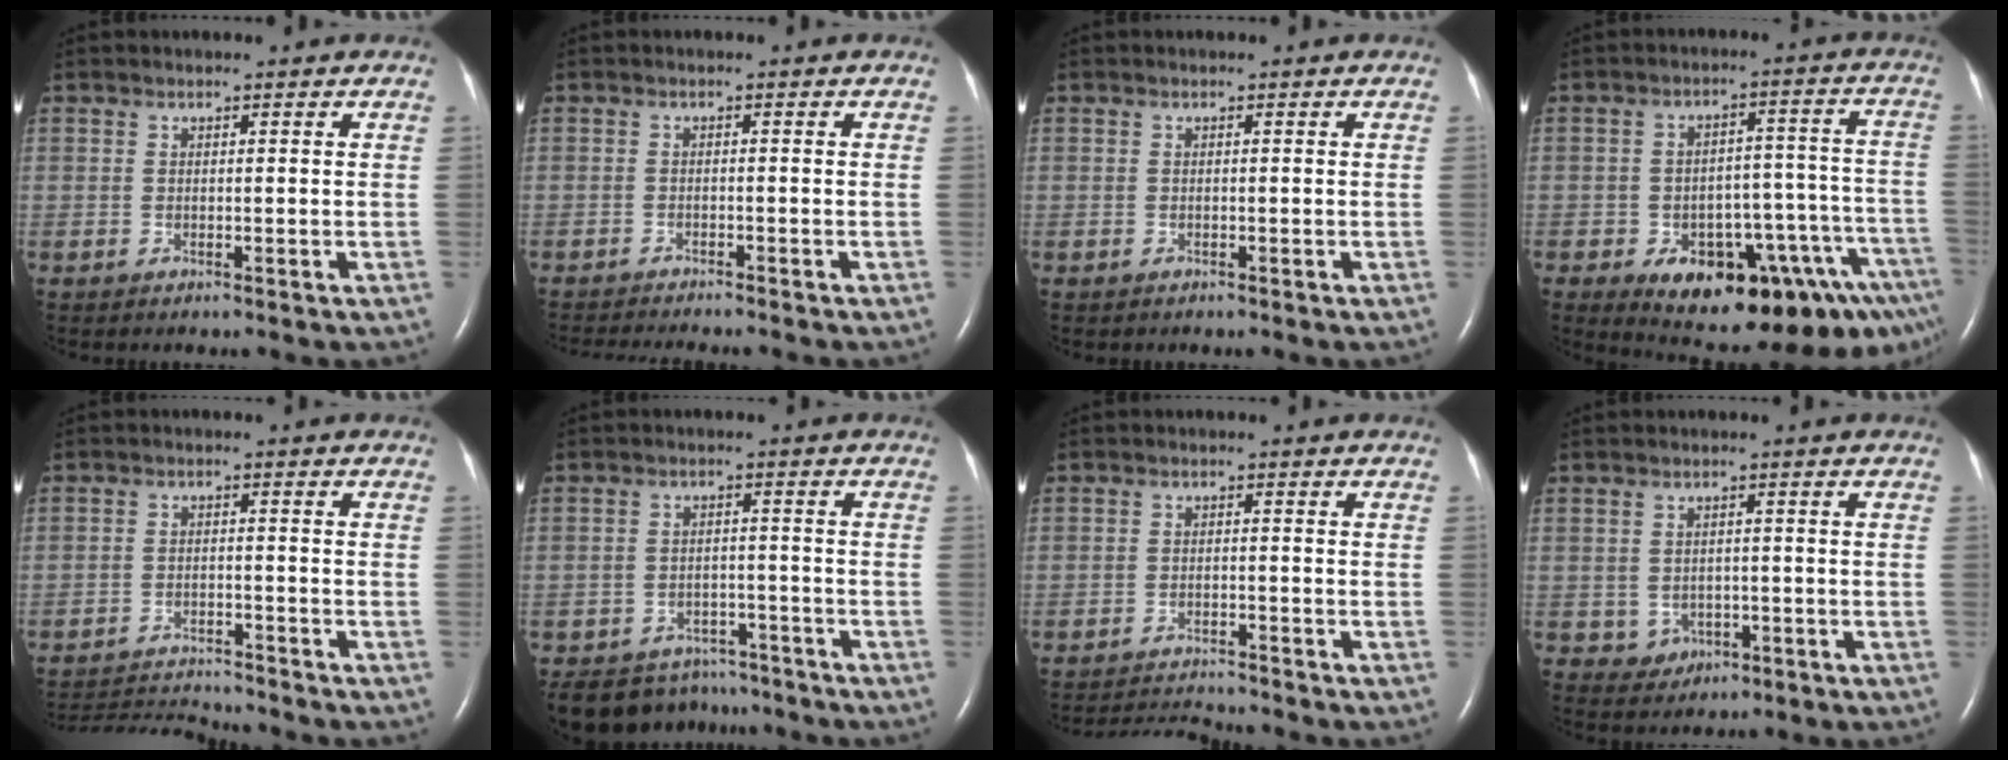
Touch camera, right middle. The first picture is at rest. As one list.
[{"total": 8.1, "force": [-7.5, 0.5, 3.1], "torque": [-0.041, -0.014, -0.110]}, {"total": 0.0}, {"total": 19.0, "force": [-11.0, 7.0, 13.9], "torque": [-0.128, 0.042, -0.146]}, {"total": 8.2, "force": [-8.1, -0.2, 0.9], "torque": [-0.020, -0.005, -0.136]}, {"total": 10.6, "force": [-9.3, 4.9, 1.3], "torque": [-0.028, 0.008, -0.123]}, {"total": 5.1, "force": [-5.1, -0.5, 0.1], "torque": [-0.008, -0.013, -0.086]}, {"total": 3.0, "force": [-0.9, 2.8, 0.8], "torque": [-0.008, 0.007, 0.000]}]